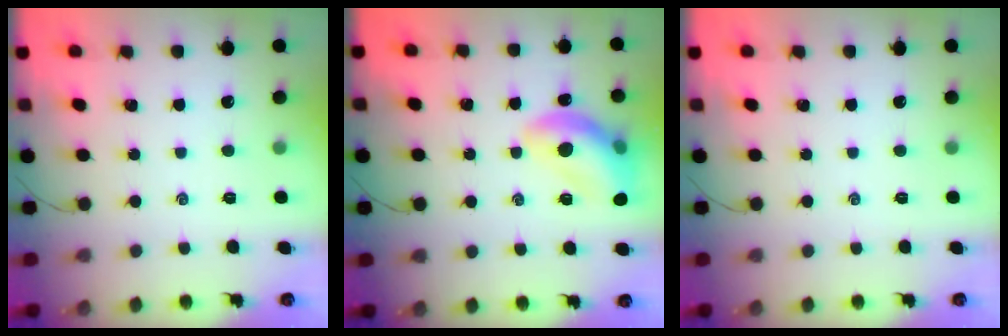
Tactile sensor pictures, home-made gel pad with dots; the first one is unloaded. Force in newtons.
{"total": 14.0, "press": 13.8, "slide": 2.0}
{"total": 0.0}